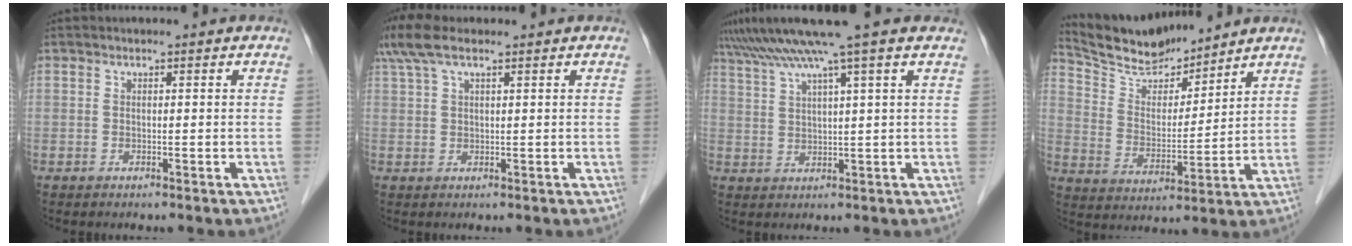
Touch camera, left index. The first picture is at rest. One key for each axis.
{"total": 6.2, "fx": 4.4, "fy": 1.6, "fz": 4.1, "tx": -0.099, "ty": 0.038, "tz": 0.087}
{"total": 9.2, "fx": 7.0, "fy": -1.7, "fz": 5.7, "tx": -0.103, "ty": 0.029, "tz": 0.107}
{"total": 10.5, "fx": 10.1, "fy": 1.5, "fz": 2.3, "tx": -0.056, "ty": 0.010, "tz": 0.197}